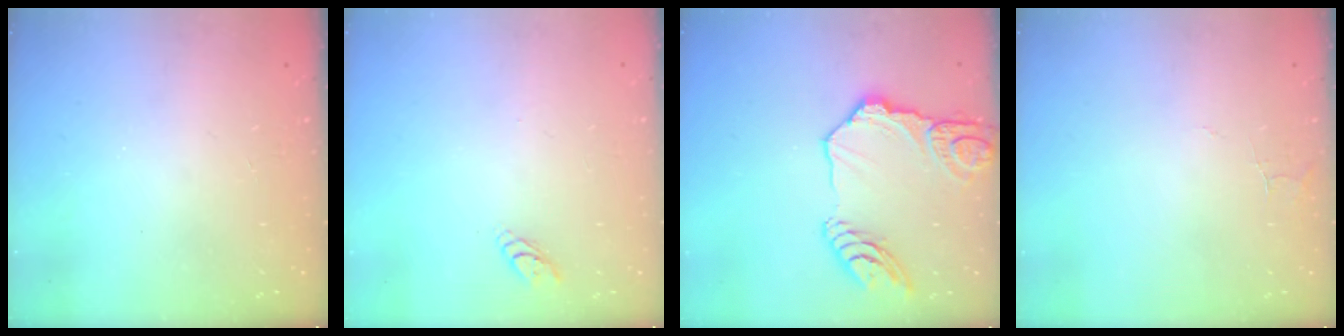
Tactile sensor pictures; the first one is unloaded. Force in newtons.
{"total": 3.1, "press": 3.1, "slide": 0.3}
{"total": 17.1, "press": 17.0, "slide": 1.5}
{"total": 3.8, "press": 3.8, "slide": 0.4}